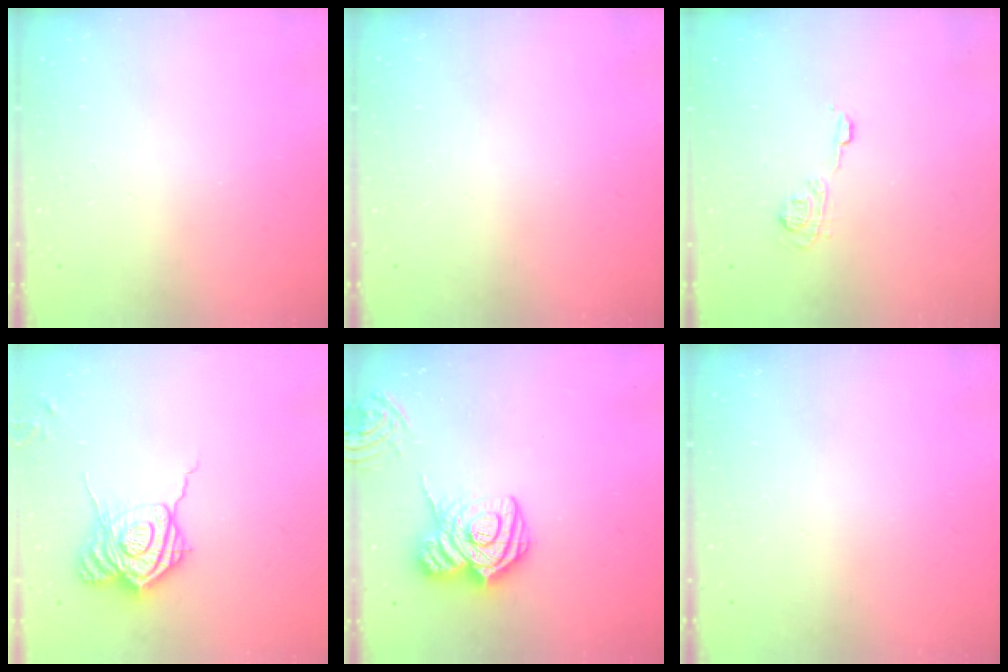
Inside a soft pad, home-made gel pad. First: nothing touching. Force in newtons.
{"total": 0.0}
{"total": 7.8, "press": 7.8, "slide": 0.6}
{"total": 16.2, "press": 16.2, "slide": 0.5}
{"total": 16.0, "press": 15.9, "slide": 1.7}
{"total": 0.0}